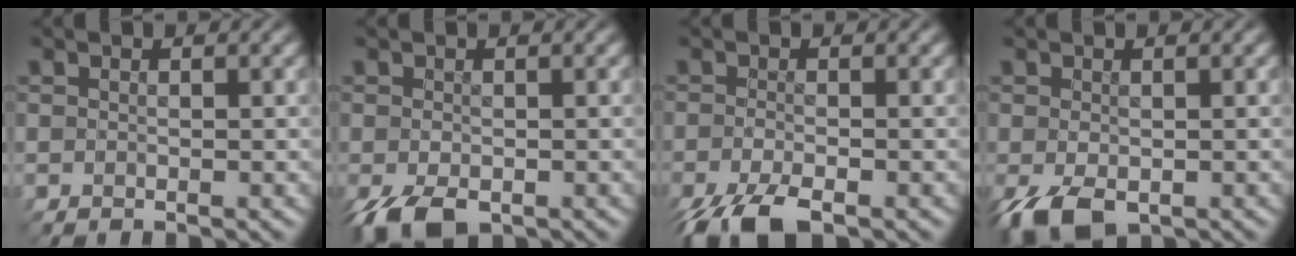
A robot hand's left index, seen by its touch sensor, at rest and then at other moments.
{"total": 2.9, "force": [-2.2, 1.7, 0.8], "torque": [-0.020, -0.022, -0.020]}
{"total": 3.4, "force": [-3.3, -0.9, 0.0], "torque": [-0.006, -0.013, -0.045]}
{"total": 3.6, "force": [-2.4, 2.5, 0.9], "torque": [-0.019, -0.025, -0.024]}